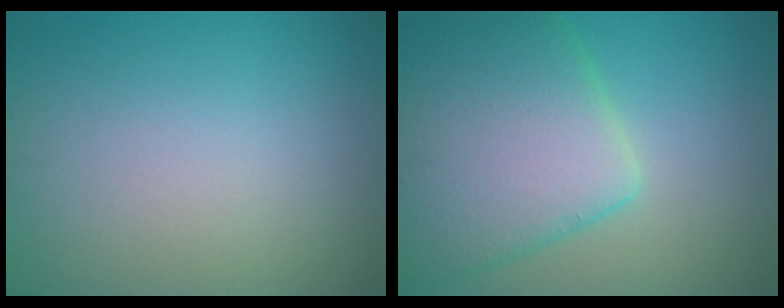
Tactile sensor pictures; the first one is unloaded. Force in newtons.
{"total": 8.9, "press": 8.9, "slide": 0.4}